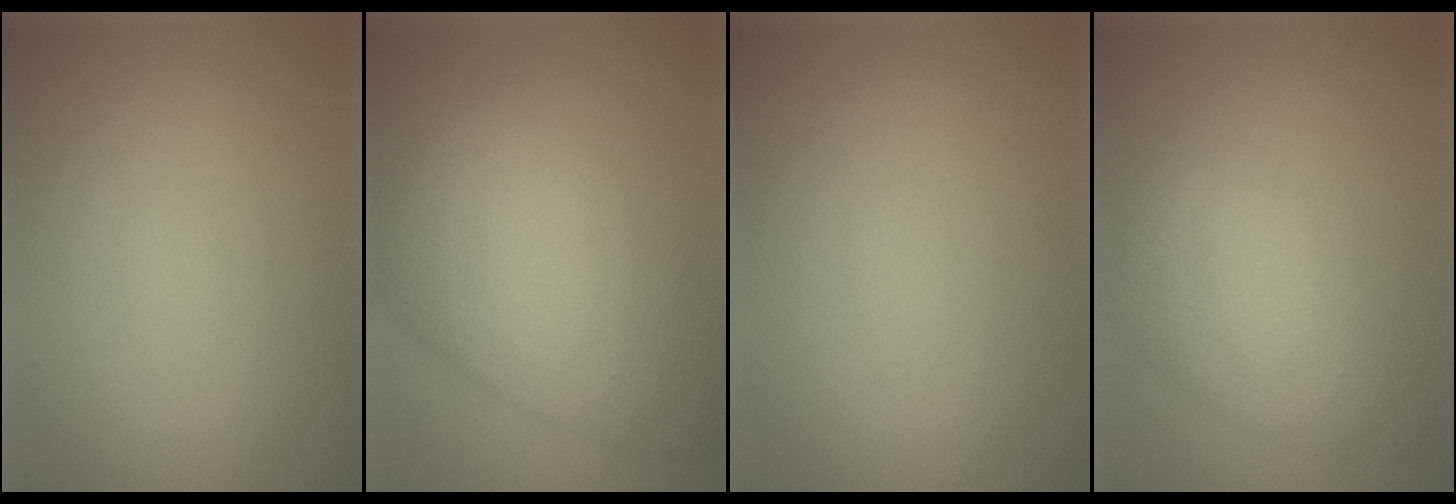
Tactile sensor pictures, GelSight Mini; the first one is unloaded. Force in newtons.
{"total": 9.6, "press": 9.6, "slide": 0.2}
{"total": 0.0}
{"total": 4.8, "press": 4.8, "slide": 0.1}